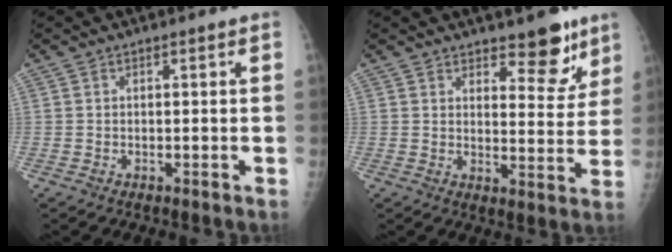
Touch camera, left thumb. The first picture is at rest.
{"total": 8.6, "force": [6.1, 3.6, 4.9], "torque": [-0.029, -0.042, 0.087]}